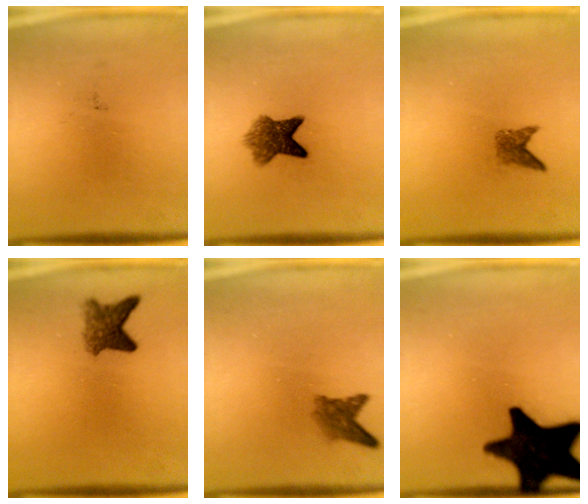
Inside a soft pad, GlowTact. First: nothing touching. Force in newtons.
{"total": 5.8}
{"total": 1.9}
{"total": 3.9}
{"total": 2.9}
{"total": 18.7}